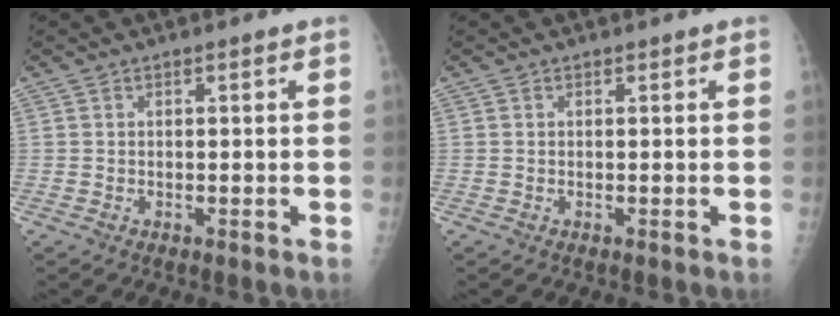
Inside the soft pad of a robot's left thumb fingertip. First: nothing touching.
{"total": 0.0}